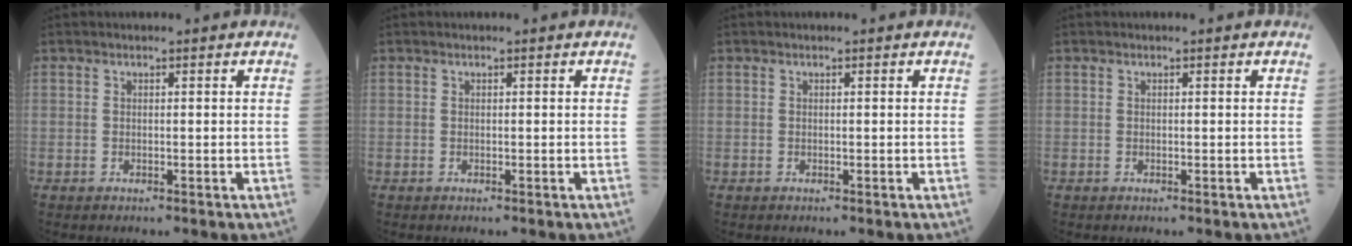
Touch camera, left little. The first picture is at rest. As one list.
[{"total": 0.0}, {"total": 0.0}, {"total": 0.0}]